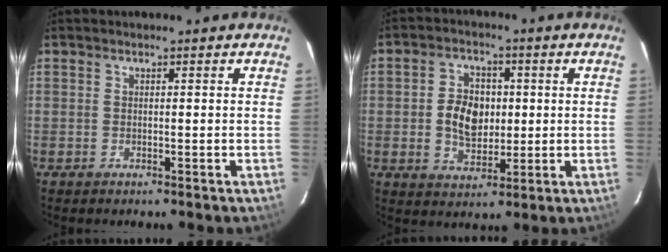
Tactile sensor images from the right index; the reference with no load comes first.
{"total": 7.9, "force": [0.0, 5.8, 5.4], "torque": [-0.104, 0.014, 0.005]}